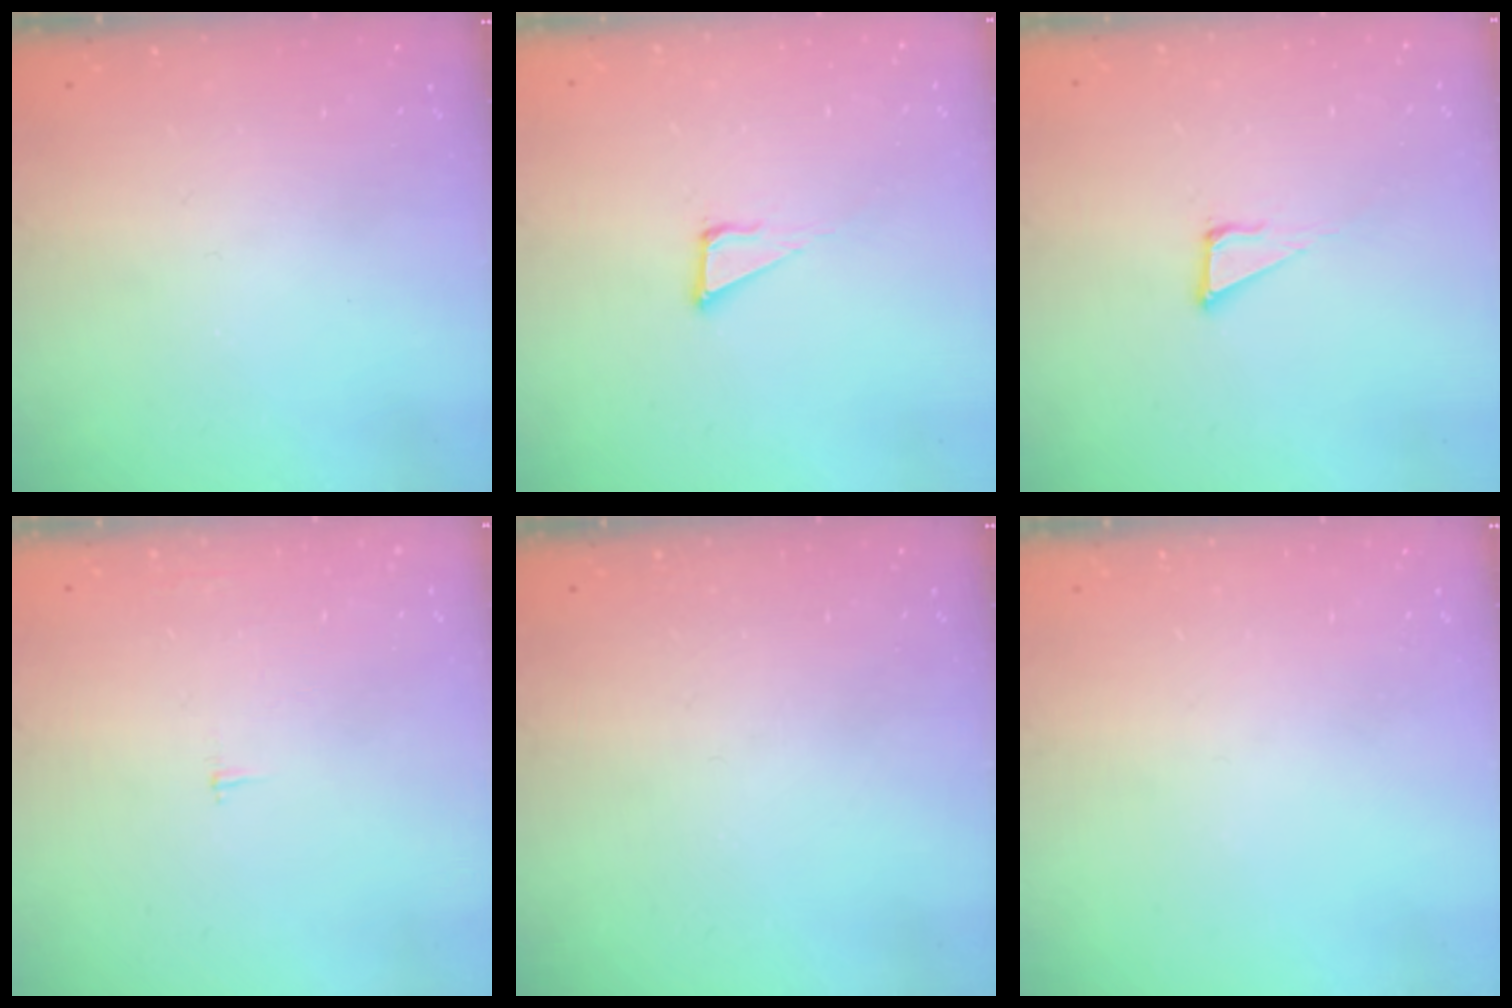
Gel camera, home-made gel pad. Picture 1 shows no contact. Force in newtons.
{"total": 3.9, "press": 3.9, "slide": 0.2}
{"total": 3.9, "press": 3.9, "slide": 0.2}
{"total": 2.1, "press": 2.1, "slide": 0.2}
{"total": 0.0}
{"total": 0.0}